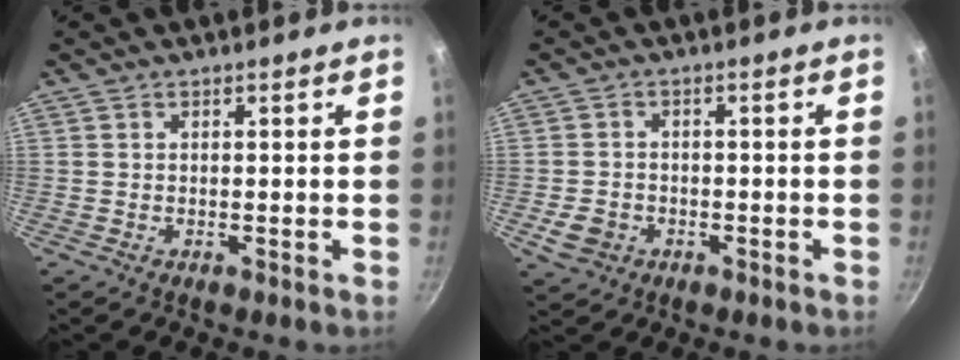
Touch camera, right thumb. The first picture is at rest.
{"total": 4.6, "force": [-1.6, 3.9, 1.9], "torque": [-0.033, 0.016, -0.024]}